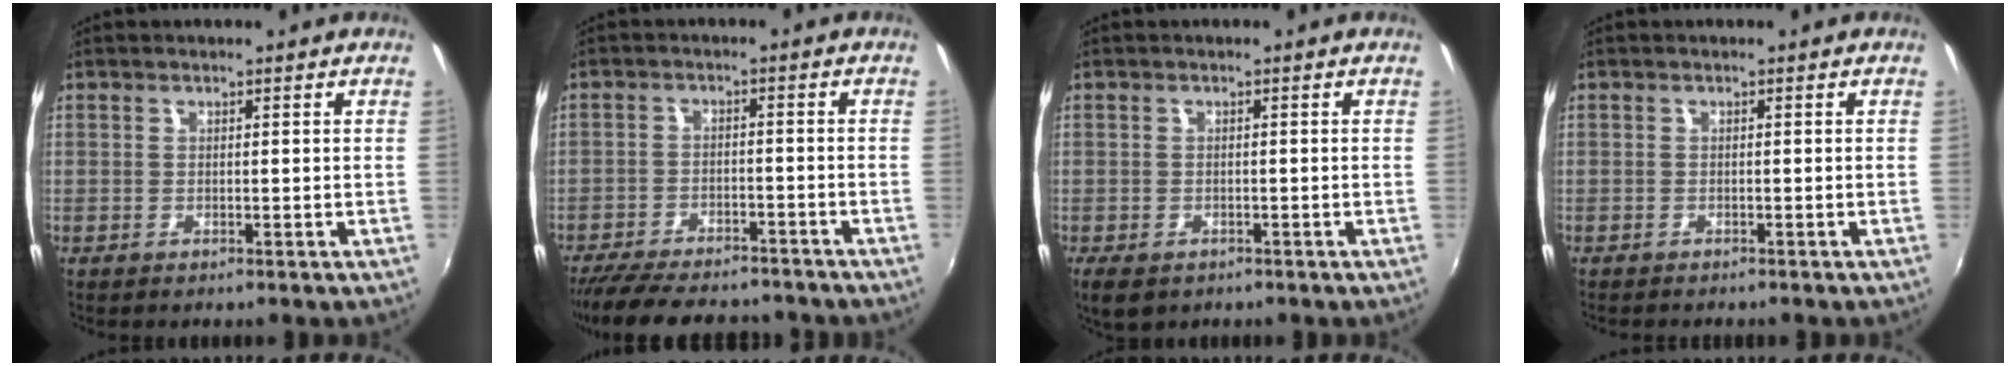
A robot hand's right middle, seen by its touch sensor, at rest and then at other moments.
{"total": 16.6, "force": [-14.1, 4.9, 7.2], "torque": [-0.154, -0.019, -0.208]}
{"total": 5.1, "force": [-3.1, 3.0, 2.7], "torque": [-0.062, -0.020, -0.050]}
{"total": 1.3, "force": [-1.2, 0.3, 0.3], "torque": [-0.010, -0.006, -0.019]}